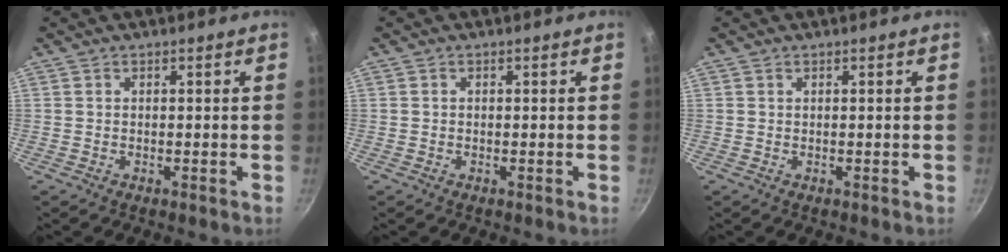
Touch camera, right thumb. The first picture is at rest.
{"total": 0.0}
{"total": 0.0}